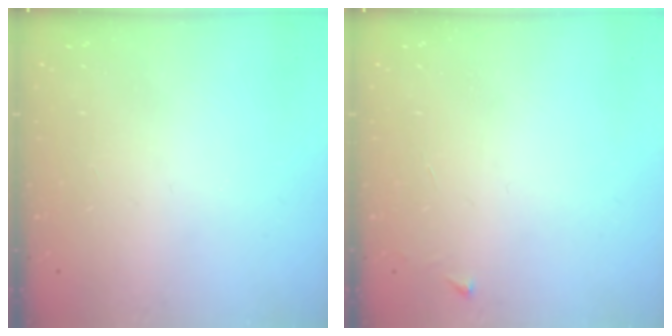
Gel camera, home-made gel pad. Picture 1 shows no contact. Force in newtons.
{"total": 2.6, "press": 2.6, "slide": 0.3}